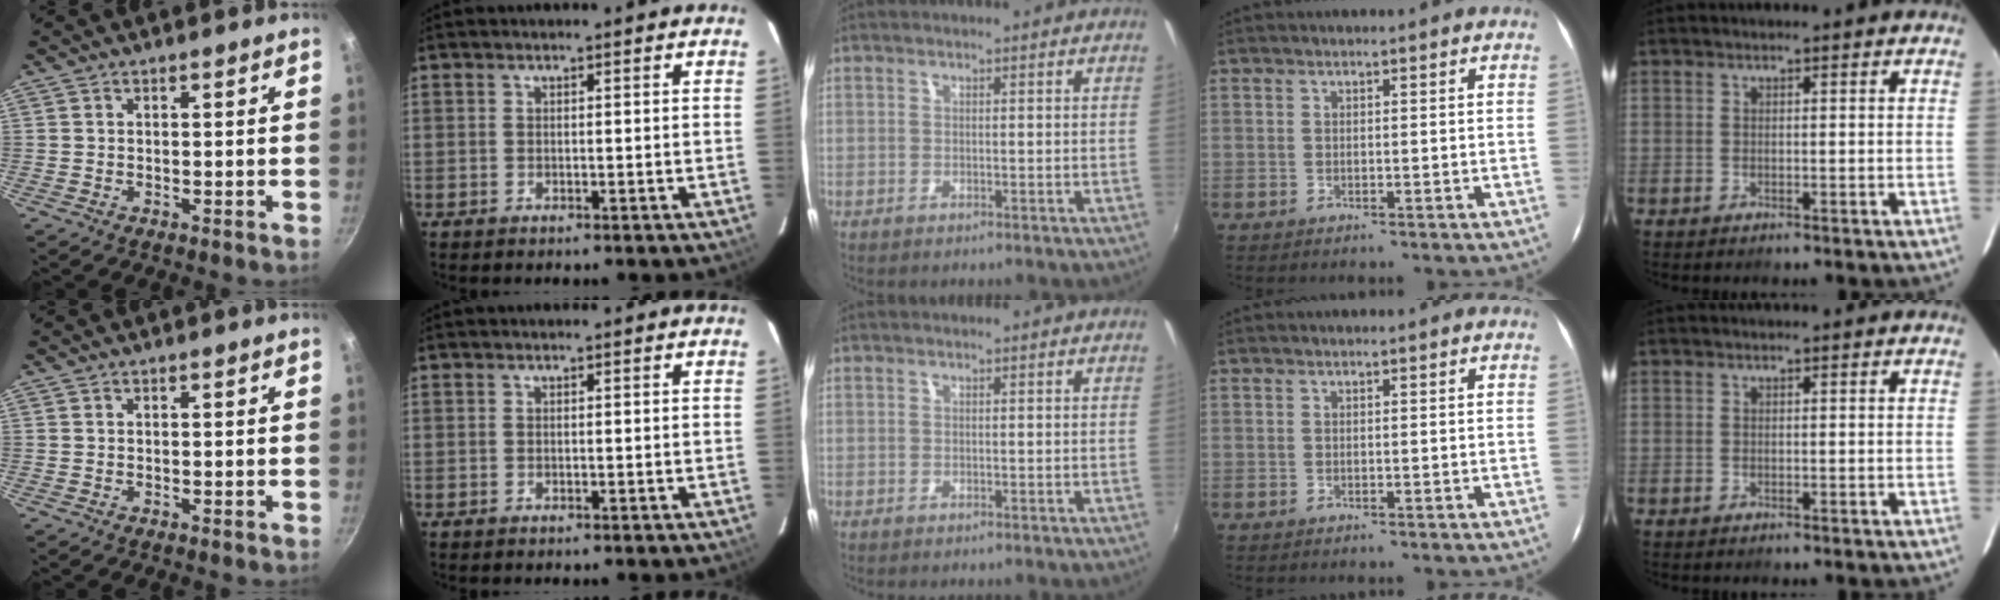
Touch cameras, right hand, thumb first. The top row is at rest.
{}